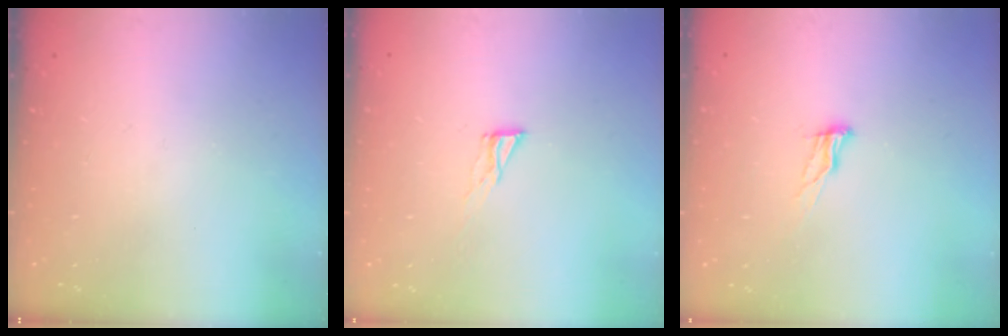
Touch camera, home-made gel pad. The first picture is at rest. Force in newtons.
{"total": 4.3, "press": 4.2, "slide": 0.3}
{"total": 7.9, "press": 7.6, "slide": 2.2}